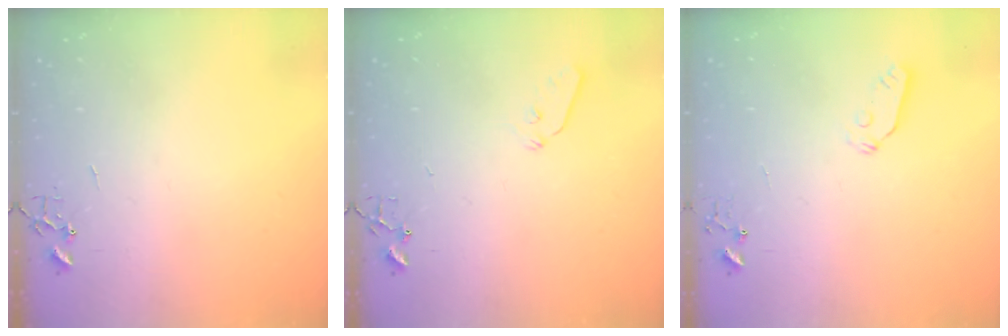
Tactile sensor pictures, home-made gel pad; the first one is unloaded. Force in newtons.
{"total": 5.0, "press": 5.0, "slide": 0.6}
{"total": 3.9, "press": 3.9, "slide": 0.6}